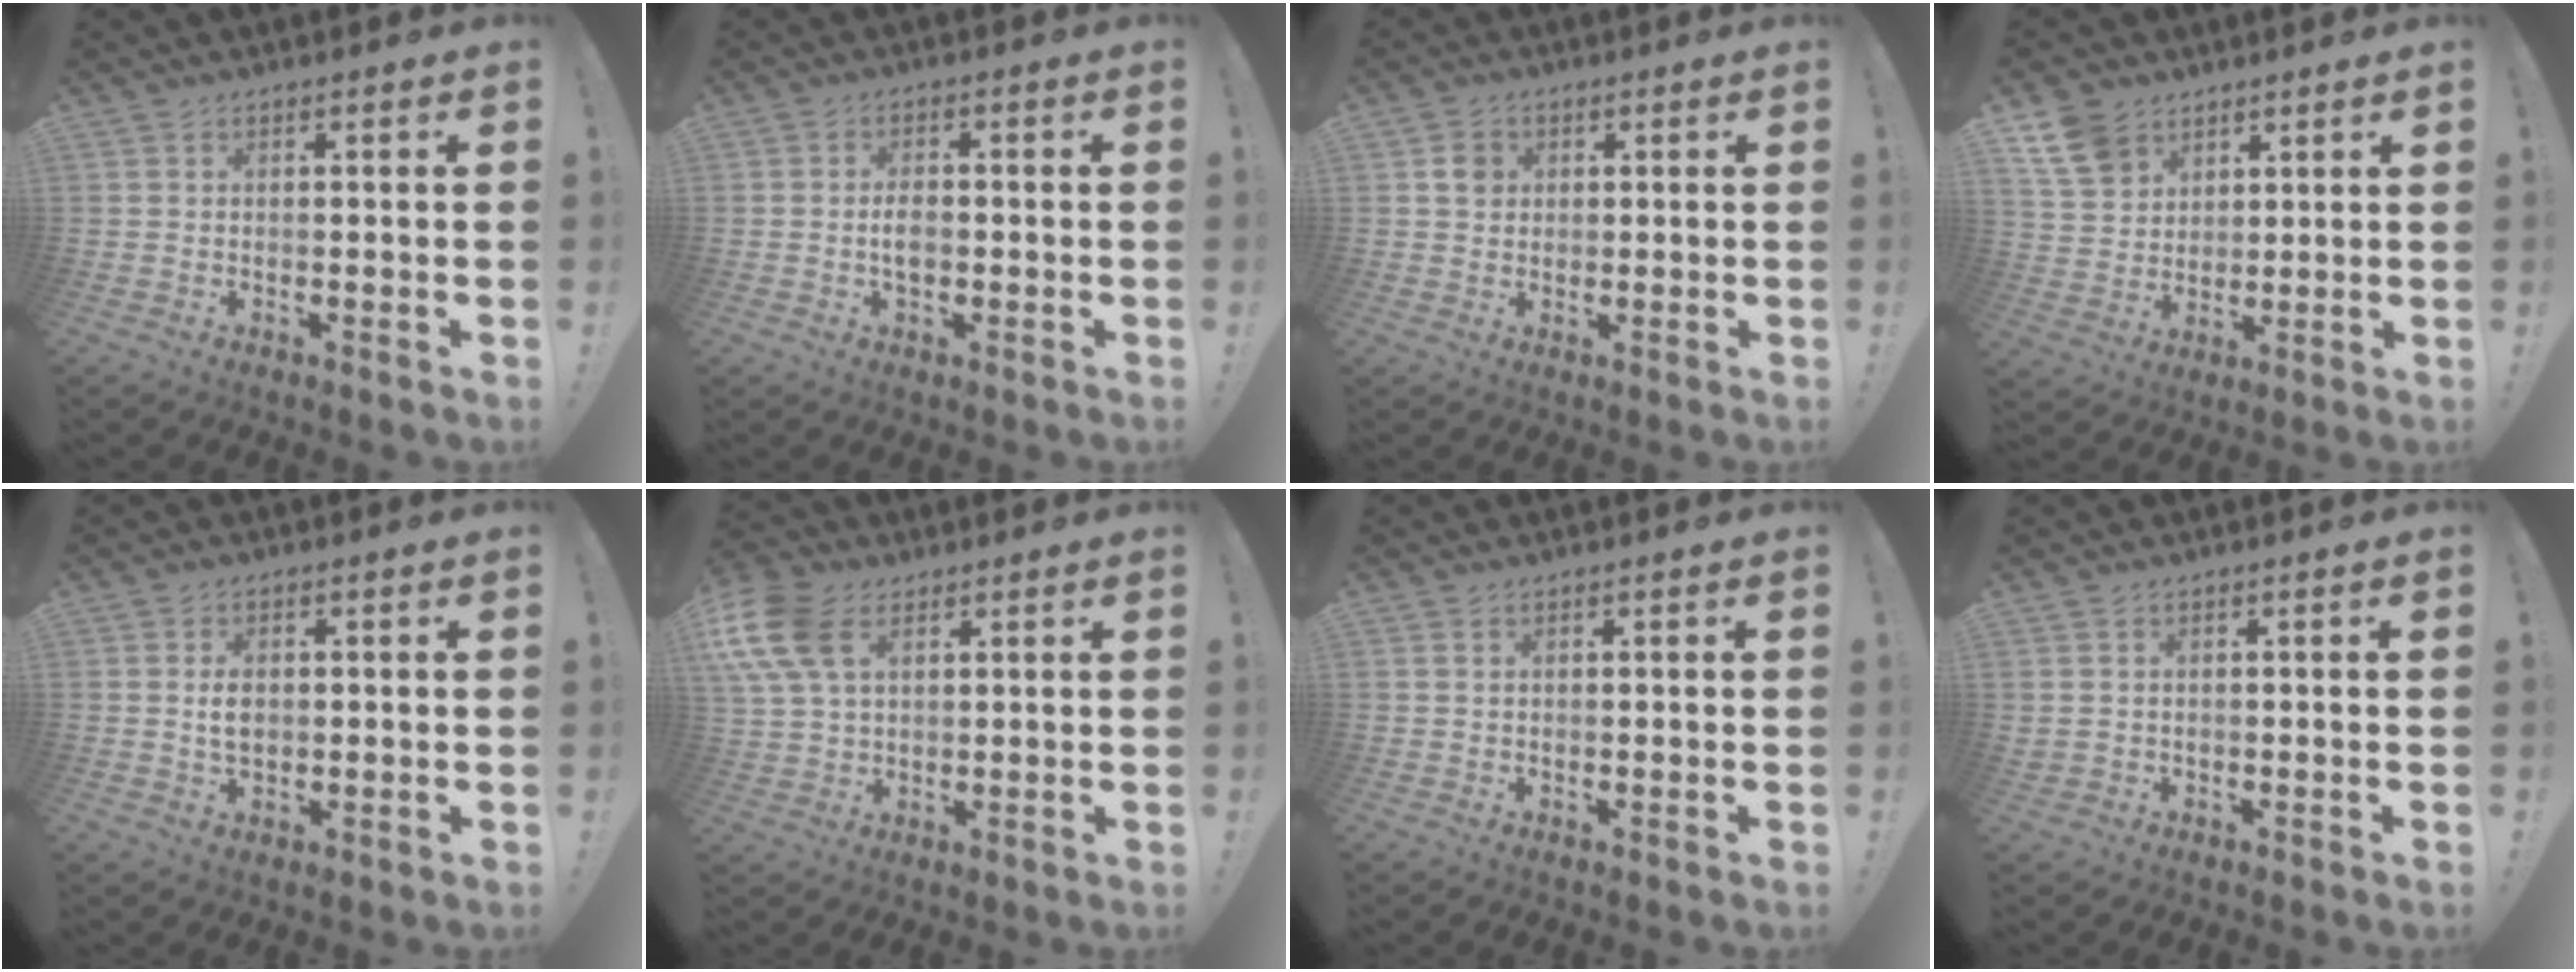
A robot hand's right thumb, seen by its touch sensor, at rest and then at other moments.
{"total": 3.5, "force": [-0.8, 2.0, 2.8], "torque": [-0.048, 0.003, -0.016]}
{"total": 3.7, "force": [0.9, 3.4, 1.1], "torque": [-0.001, -0.003, 0.013]}
{"total": 10.4, "force": [6.4, 7.3, 3.8], "torque": [-0.072, -0.029, 0.131]}
{"total": 4.0, "force": [0.4, 2.6, 2.9], "torque": [-0.041, -0.004, 0.001]}
{"total": 14.9, "force": [5.5, 9.7, 9.8], "torque": [-0.206, -0.013, 0.105]}
{"total": 0.7, "force": [0.4, 0.4, 0.4], "torque": [-0.011, 0.003, 0.010]}
{"total": 1.0, "force": [0.4, 0.9, 0.2], "torque": [-0.006, 0.004, 0.007]}